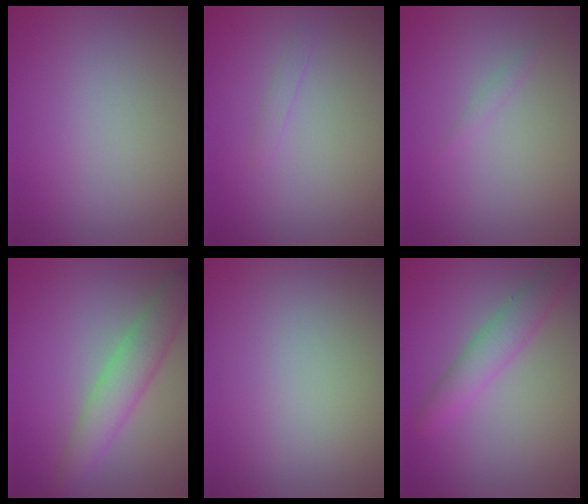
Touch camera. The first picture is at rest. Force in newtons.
{"total": 0.5, "press": 0.5, "slide": 0.1}
{"total": 0.6, "press": 0.6, "slide": 0.0}
{"total": 4.0, "press": 4.0, "slide": 0.1}
{"total": 0.0}
{"total": 3.2, "press": 3.2, "slide": 0.2}